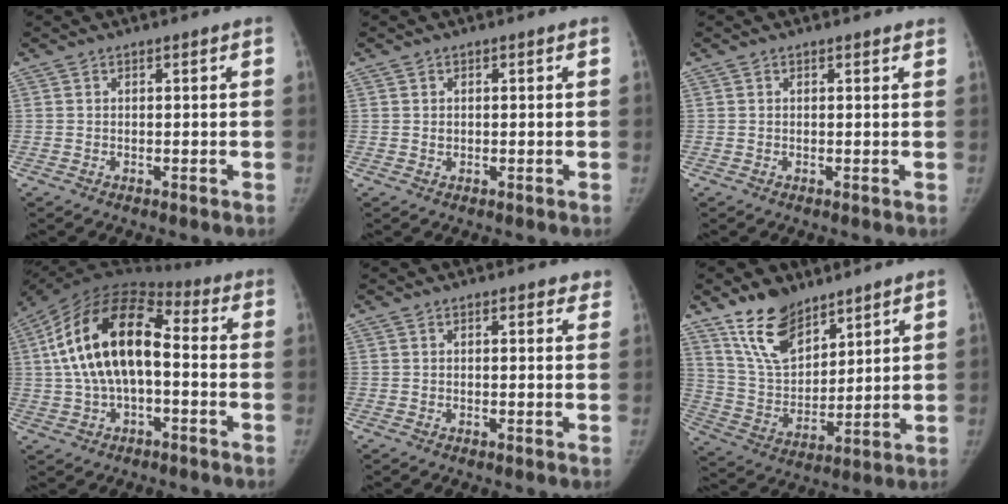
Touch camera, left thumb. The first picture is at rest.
{"total": 0.7, "force": [0.1, 0.7, 0.3], "torque": [-0.004, 0.001, 0.004]}
{"total": 1.0, "force": [0.9, 0.3, 0.1], "torque": [0.001, -0.003, 0.007]}
{"total": 18.8, "force": [0.5, 9.9, 16.0], "torque": [-0.294, 0.043, 0.002]}
{"total": 2.8, "force": [2.2, 1.2, 1.4], "torque": [0.009, -0.002, 0.018]}
{"total": 13.3, "force": [9.5, 6.6, 6.4], "torque": [-0.089, -0.056, 0.193]}